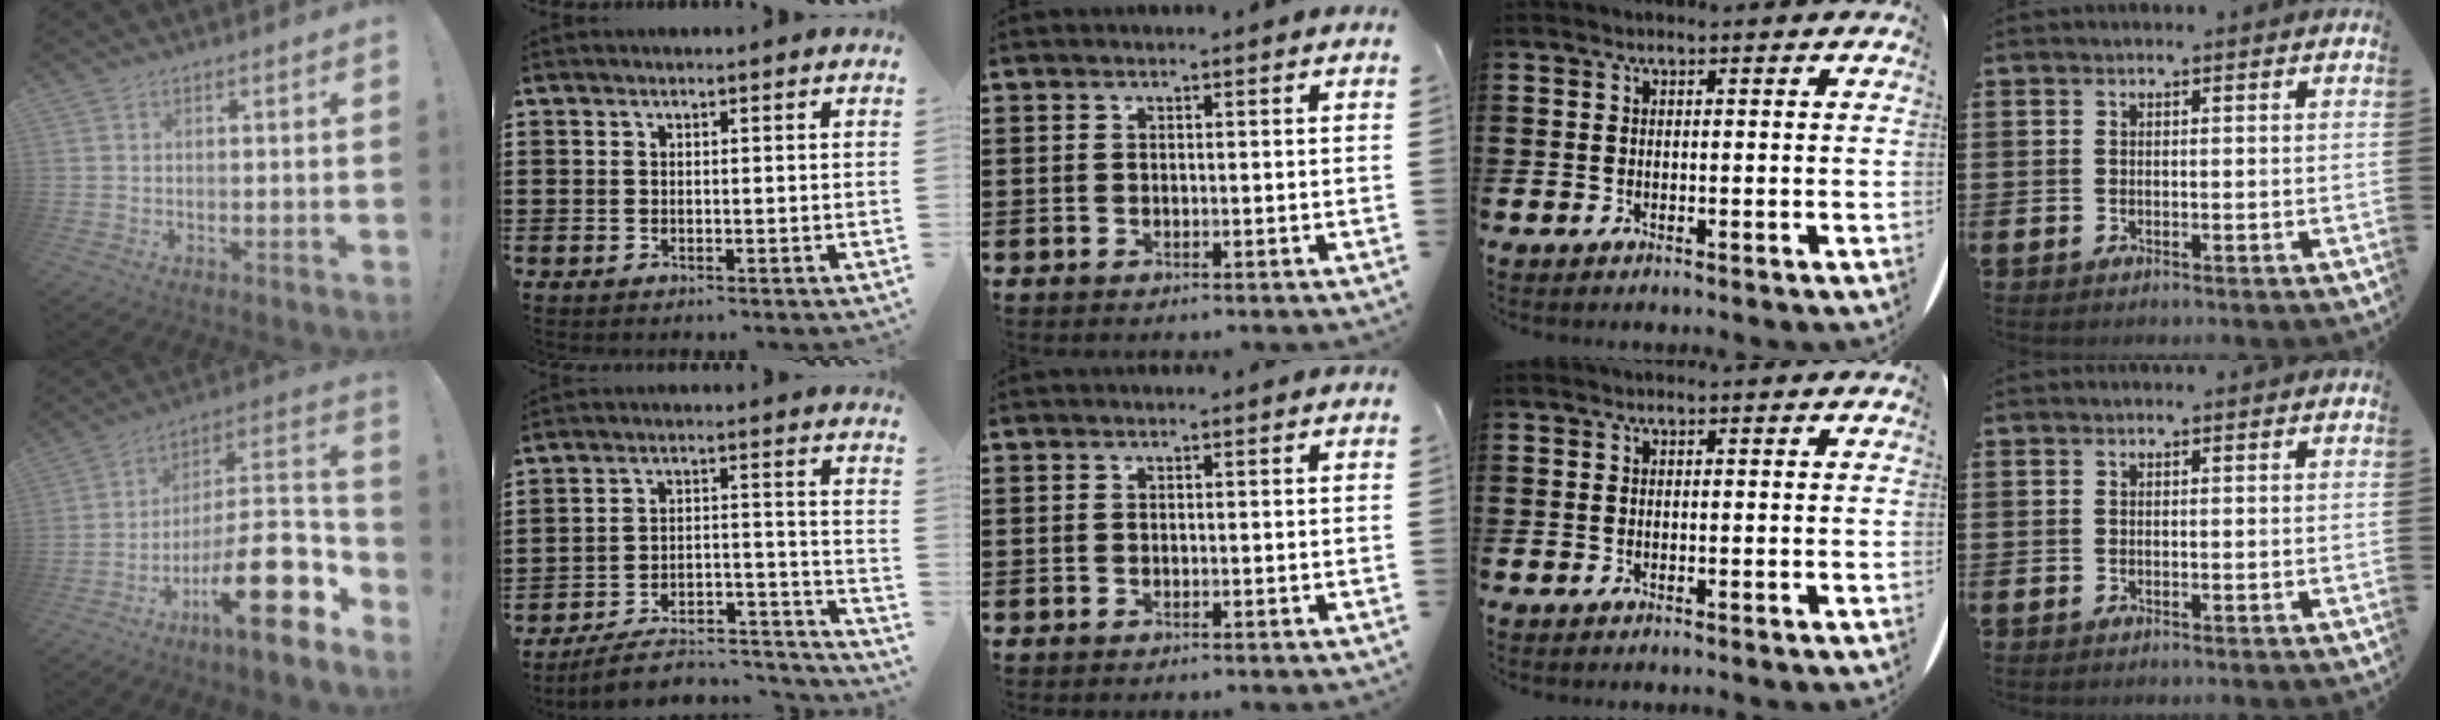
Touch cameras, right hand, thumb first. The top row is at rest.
{"thumb": {"total": 23.1, "force": [-9.8, 6.4, 20.0], "torque": [-0.309, 0.046, -0.157]}, "index": {"total": 6.7, "force": [-5.7, 1.9, 3.0], "torque": [-0.049, 0.006, -0.110]}}